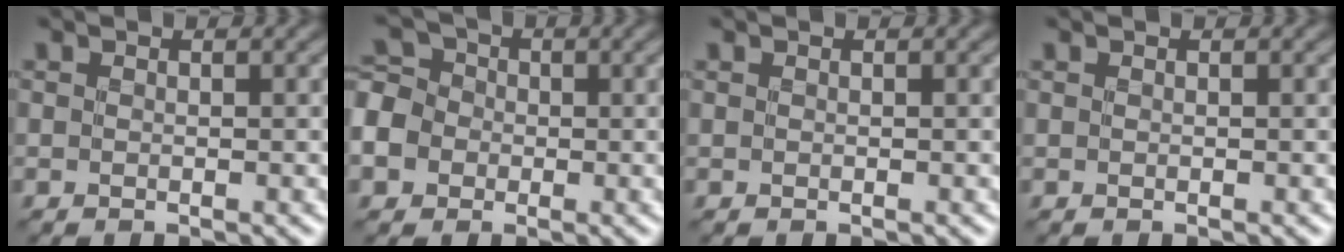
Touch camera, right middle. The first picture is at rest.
{"total": 7.6, "force": [-2.8, 6.4, 3.0], "torque": [-0.080, -0.006, -0.071]}
{"total": 0.0}
{"total": 0.0}